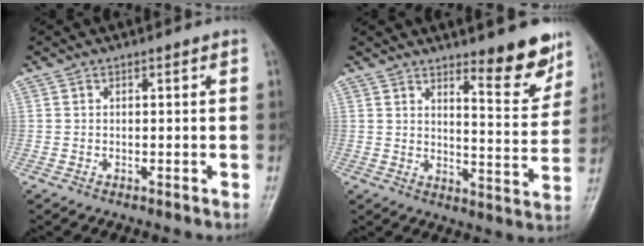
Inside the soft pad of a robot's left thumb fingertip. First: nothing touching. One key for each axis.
{"total": 10.3, "fx": 7.2, "fy": 2.3, "fz": 7.0, "tx": -0.068, "ty": -0.058, "tz": 0.106}